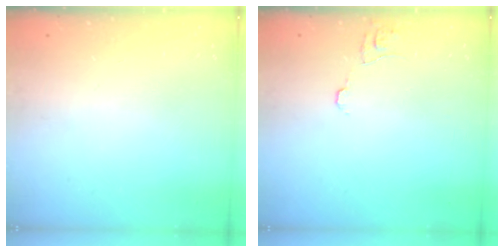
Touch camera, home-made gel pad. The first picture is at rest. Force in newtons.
{"total": 5.3, "press": 5.2, "slide": 0.4}